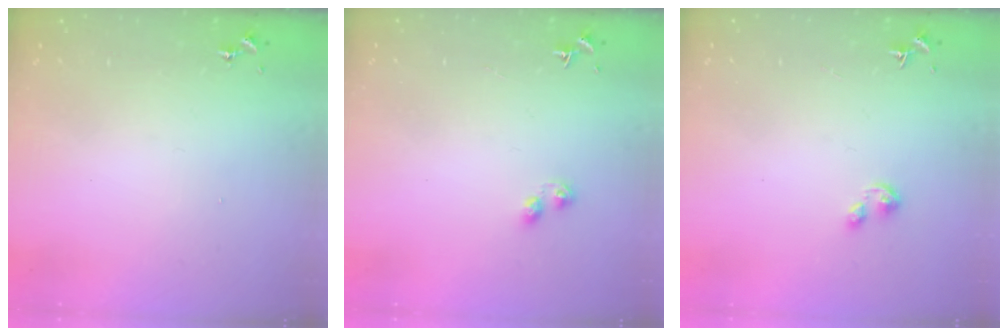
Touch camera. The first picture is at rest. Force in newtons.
{"total": 2.9, "press": 2.9, "slide": 0.4}
{"total": 2.9, "press": 2.9, "slide": 0.5}